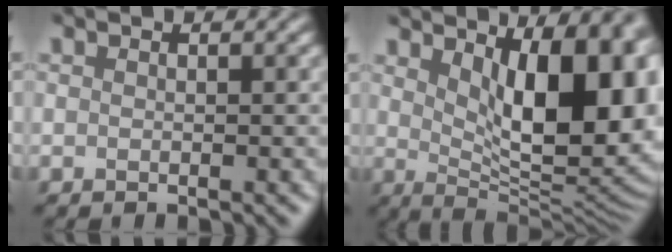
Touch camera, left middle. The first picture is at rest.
{"total": 11.9, "force": [3.2, 4.5, 10.5], "torque": [-0.109, -0.004, 0.056]}